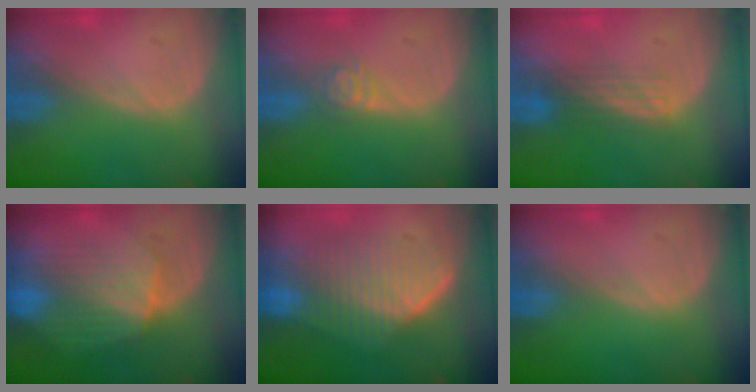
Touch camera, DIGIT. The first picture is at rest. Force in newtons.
{"total": 3.0, "press": 2.5, "slide": 1.7}
{"total": 2.9, "press": 2.7, "slide": 1.2}
{"total": 8.3, "press": 8.1, "slide": 2.0}
{"total": 7.8, "press": 7.7, "slide": 0.6}
{"total": 0.0}